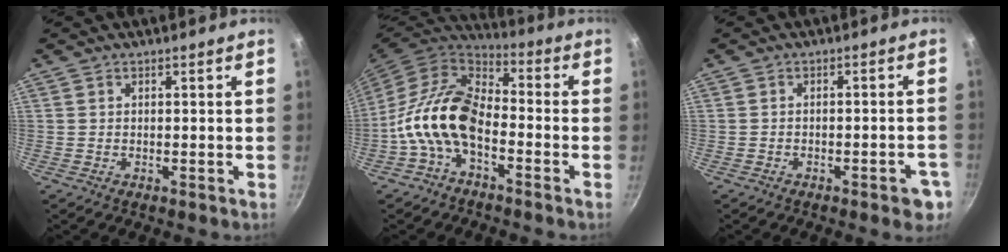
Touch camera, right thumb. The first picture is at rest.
{"total": 13.8, "force": [-4.3, 8.2, 10.2], "torque": [-0.181, 0.049, -0.101]}
{"total": 5.3, "force": [-2.7, 1.8, 4.2], "torque": [-0.041, 0.016, -0.028]}